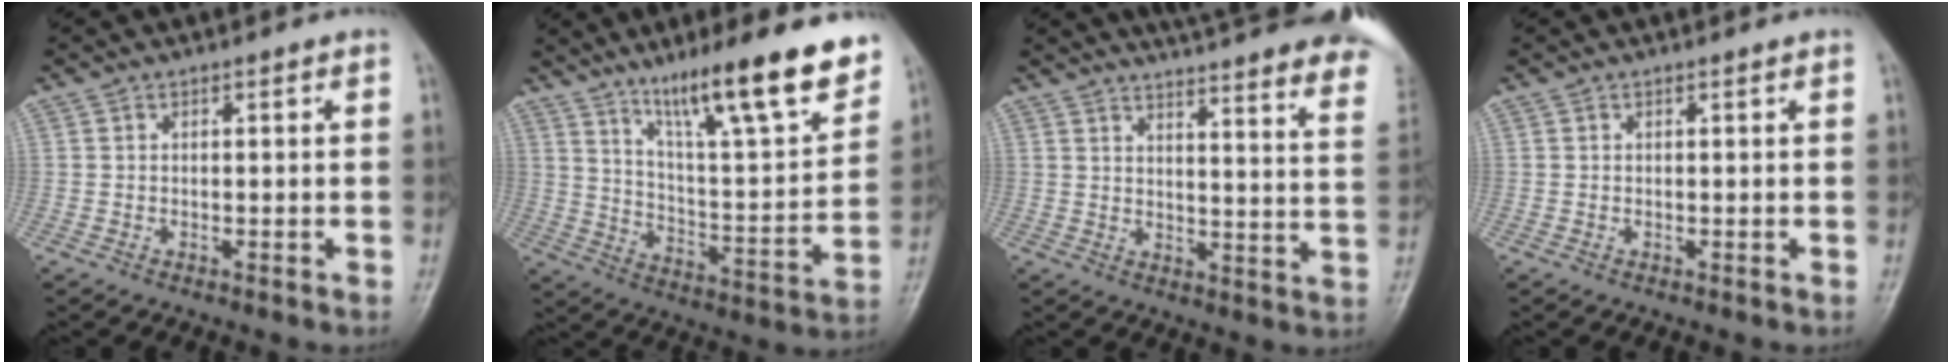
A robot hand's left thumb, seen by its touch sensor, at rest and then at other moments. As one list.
[{"total": 20.4, "force": [14.0, 3.4, 14.5], "torque": [-0.196, -0.069, 0.227]}, {"total": 27.8, "force": [23.9, 3.5, 13.8], "torque": [-0.163, -0.137, 0.277]}, {"total": 0.0}]